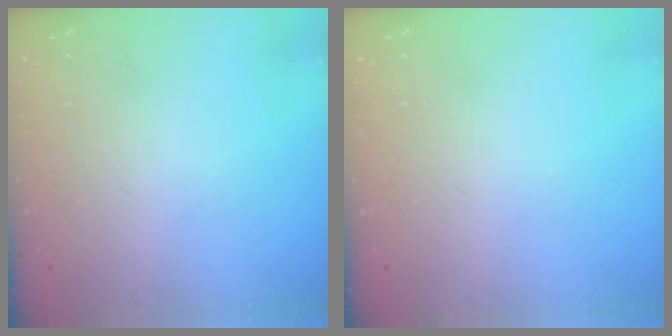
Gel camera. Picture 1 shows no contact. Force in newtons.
{"total": 0.0}